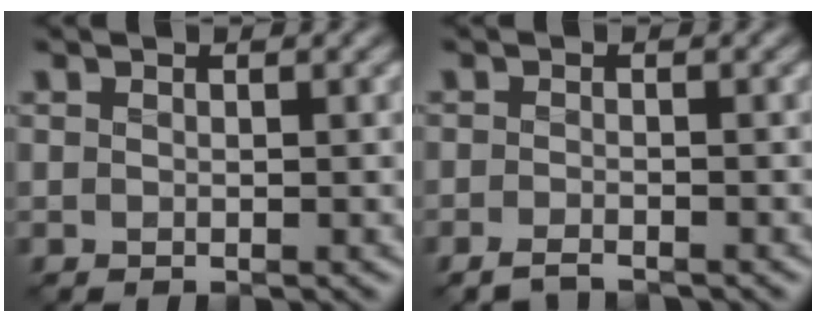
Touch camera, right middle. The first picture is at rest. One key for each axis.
{"total": 1.9, "fx": -1.6, "fy": 0.5, "fz": 0.8, "tx": -0.018, "ty": -0.004, "tz": -0.036}